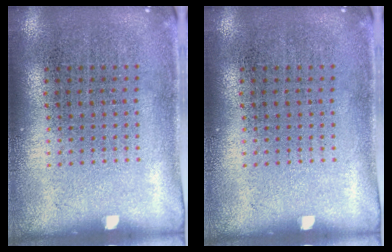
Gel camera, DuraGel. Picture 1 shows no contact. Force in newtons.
{"total": 0.0}